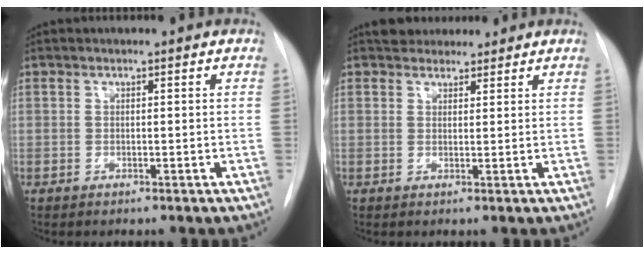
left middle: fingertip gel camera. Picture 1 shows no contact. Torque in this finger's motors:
{"motor_torque": [0.07, -0.07, 0.02, 0.00]}